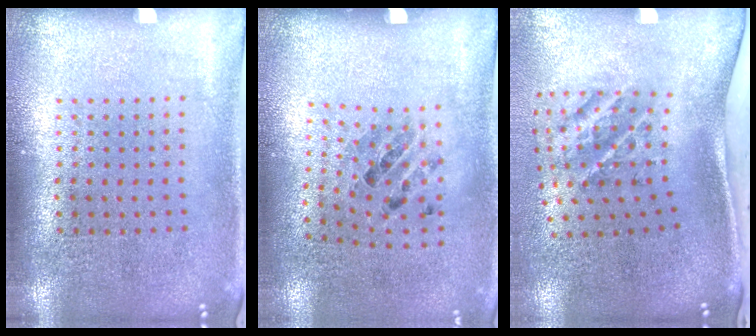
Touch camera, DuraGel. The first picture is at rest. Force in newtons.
{"total": 1.0, "press": 0.8, "slide": 0.6}
{"total": 2.3, "press": 1.4, "slide": 1.8}